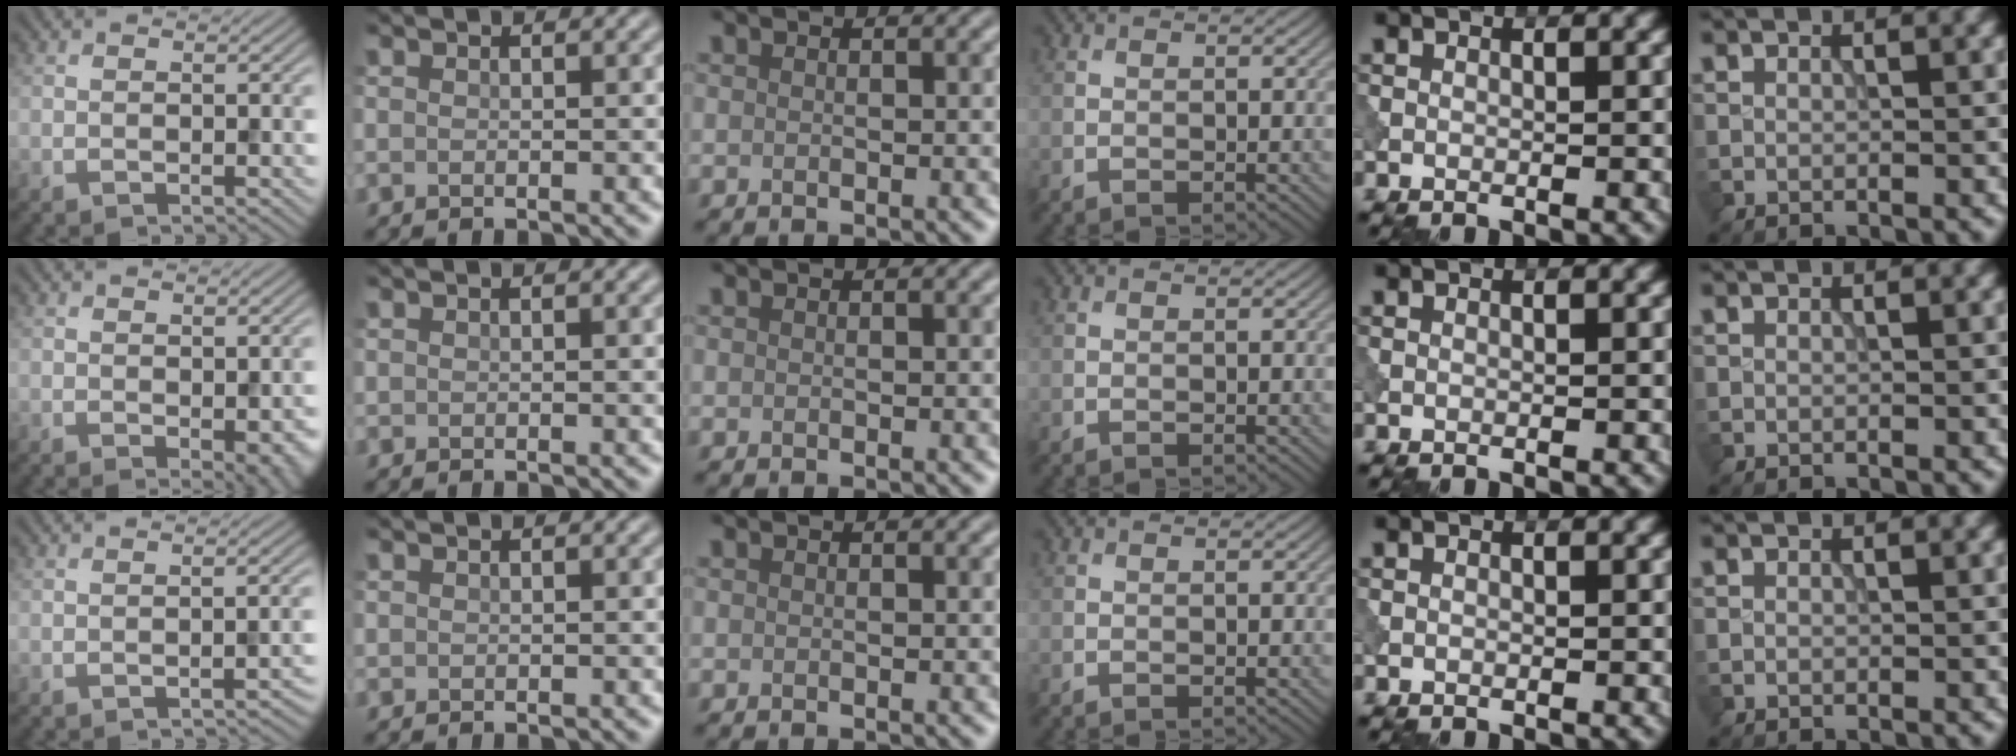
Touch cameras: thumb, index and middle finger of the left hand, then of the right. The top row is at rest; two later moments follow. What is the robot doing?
{"motion": "dispense", "object": "syringe"}